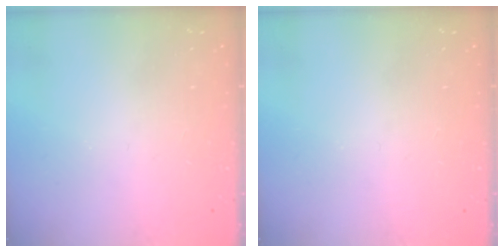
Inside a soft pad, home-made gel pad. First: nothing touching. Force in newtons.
{"total": 0.0}